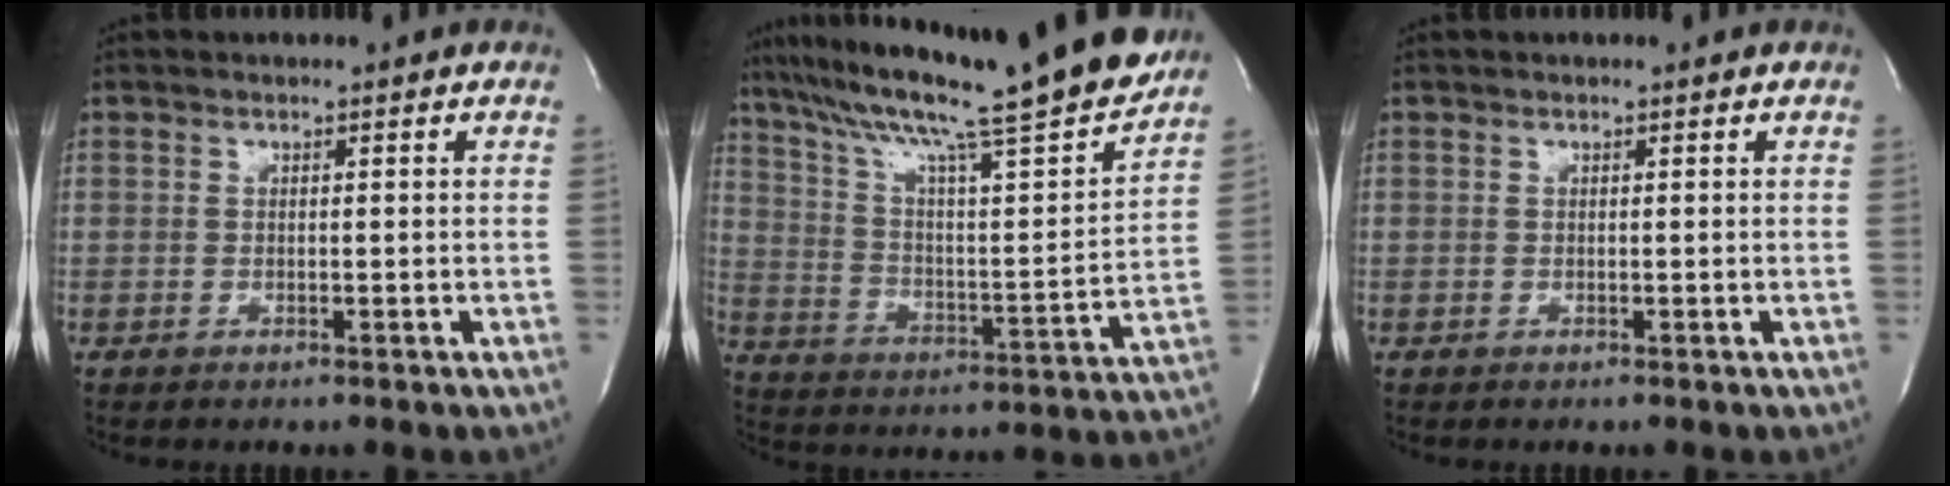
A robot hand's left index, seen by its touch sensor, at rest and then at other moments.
{"total": 25.8, "force": [21.4, 1.1, 14.3], "torque": [-0.248, -0.027, 0.316]}
{"total": 0.0}